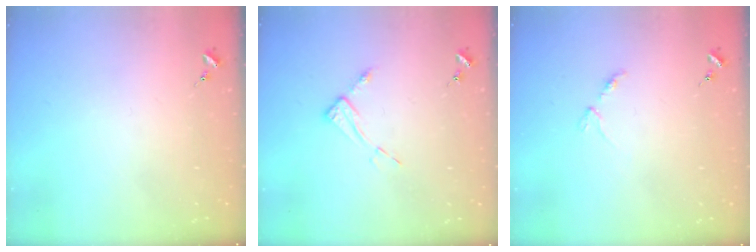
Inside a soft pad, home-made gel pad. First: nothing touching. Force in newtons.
{"total": 6.5, "press": 6.5, "slide": 0.5}
{"total": 3.4, "press": 3.4, "slide": 0.5}